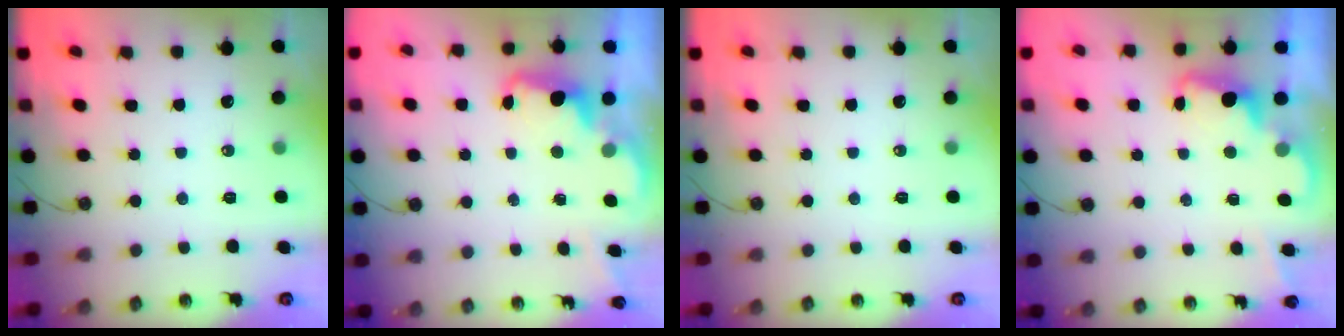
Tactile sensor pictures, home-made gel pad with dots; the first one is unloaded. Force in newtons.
{"total": 2.4, "press": 2.3, "slide": 0.7}
{"total": 0.0}
{"total": 2.3, "press": 2.3, "slide": 0.5}